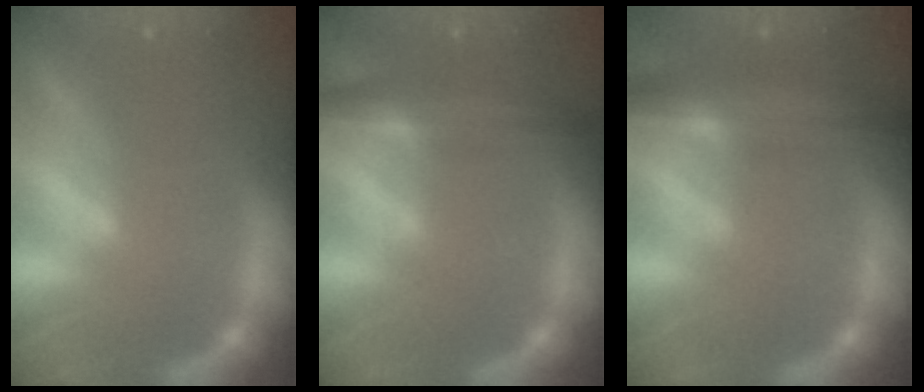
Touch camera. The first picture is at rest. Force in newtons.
{"total": 5.0}
{"total": 6.5}